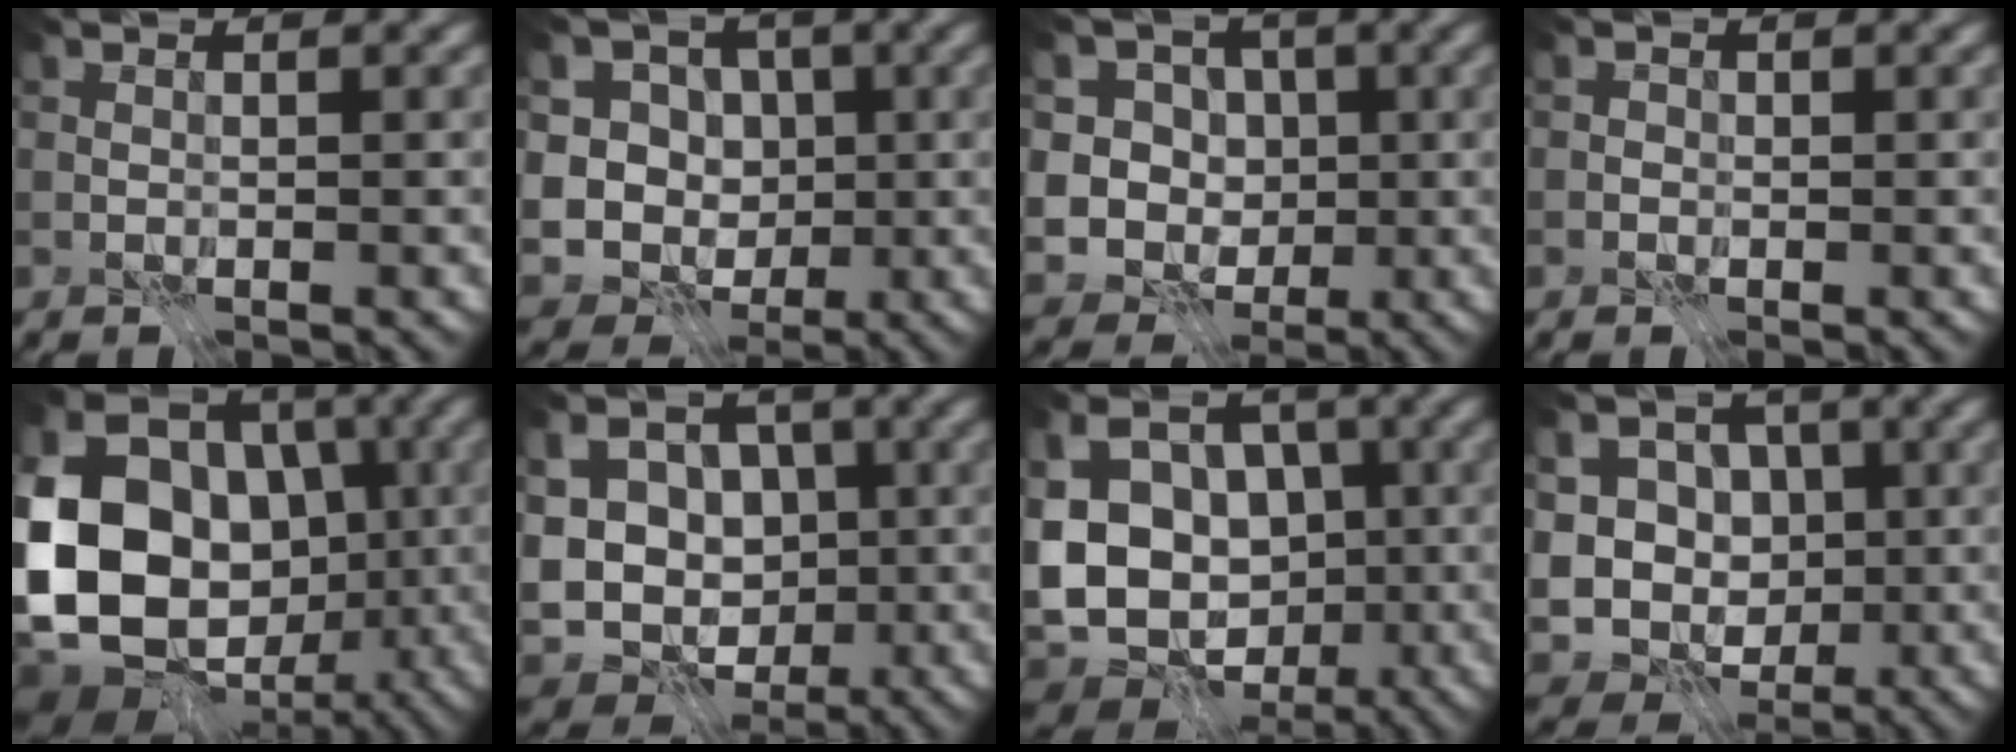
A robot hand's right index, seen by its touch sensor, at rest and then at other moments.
{"total": 11.8, "force": [-0.4, 10.6, 5.1], "torque": [-0.097, 0.027, -0.041]}
{"total": 8.9, "force": [-0.4, 8.1, 3.5], "torque": [-0.061, 0.033, -0.052]}
{"total": 0.8, "force": [-0.4, 0.7, 0.0], "torque": [0.004, -0.001, -0.009]}
{"total": 15.4, "force": [-2.4, 12.1, 9.2], "torque": [-0.189, 0.000, -0.052]}
{"total": 12.5, "force": [-1.2, 10.1, 7.3], "torque": [-0.097, 0.029, -0.051]}
{"total": 13.2, "force": [-2.4, 9.7, 8.7], "torque": [-0.117, 0.014, -0.049]}
{"total": 12.5, "force": [-1.4, 10.7, 6.1], "torque": [-0.093, 0.017, -0.053]}